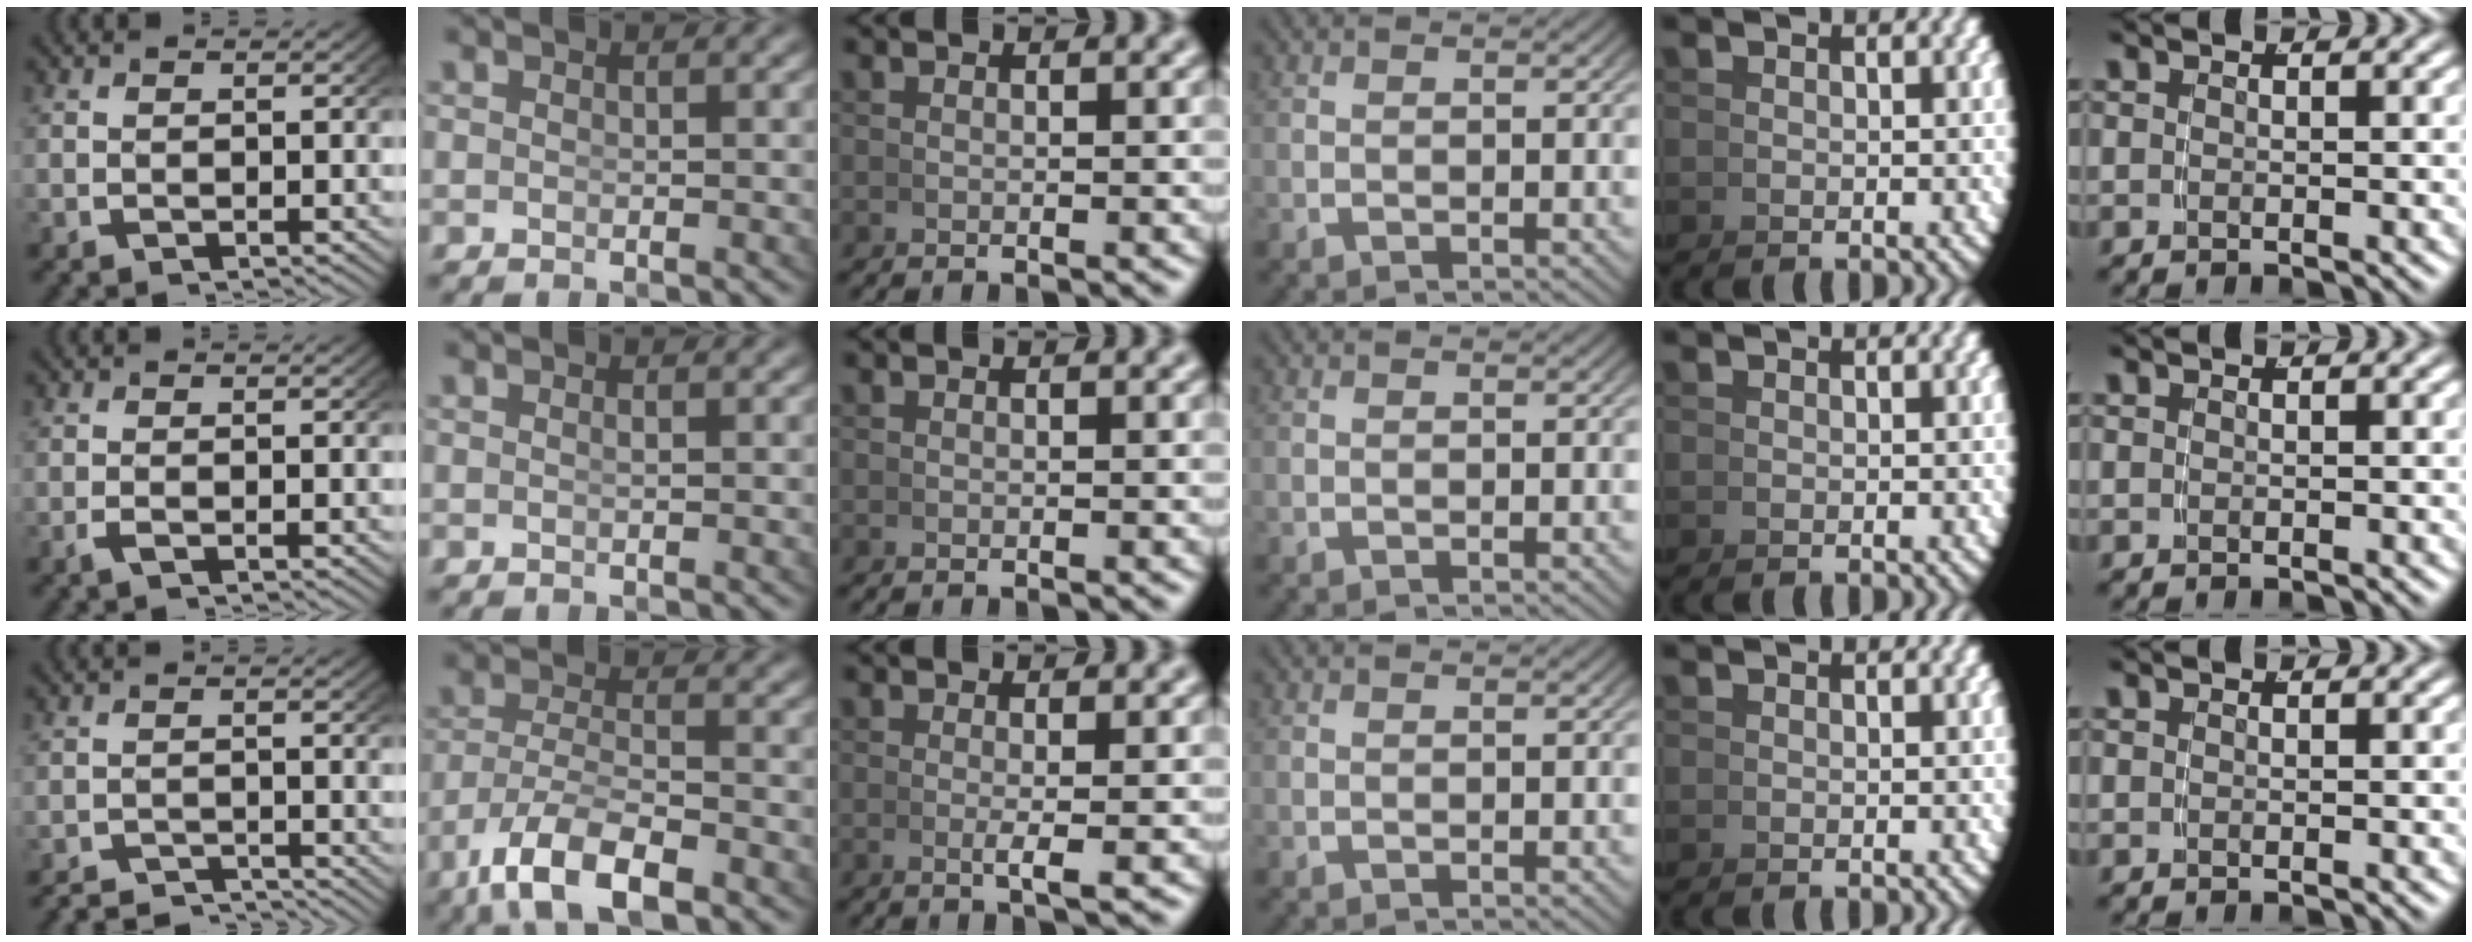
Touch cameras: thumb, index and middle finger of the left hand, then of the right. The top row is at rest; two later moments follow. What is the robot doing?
{"motion": "grasp_and_lifting", "object": "photo album"}